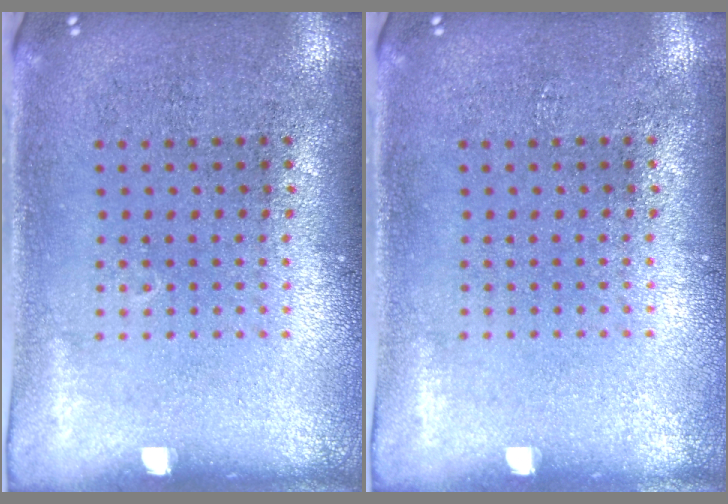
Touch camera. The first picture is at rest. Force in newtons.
{"total": 0.0}